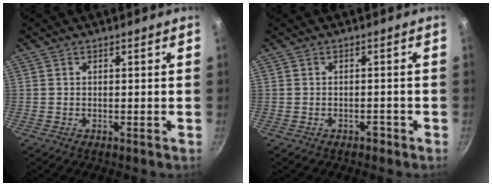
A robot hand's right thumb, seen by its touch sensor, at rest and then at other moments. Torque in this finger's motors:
{"motor_torque": [0.43, -0.06, 0.38, -0.42, 0.05]}